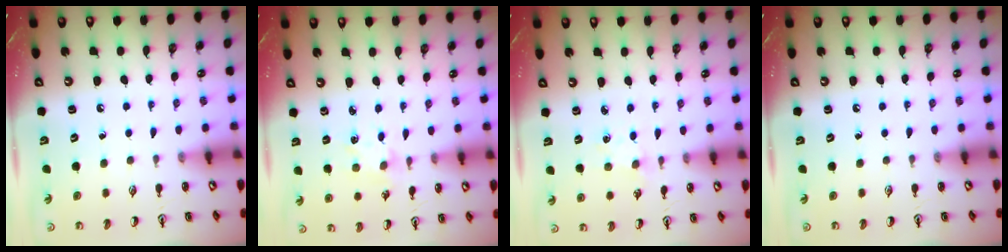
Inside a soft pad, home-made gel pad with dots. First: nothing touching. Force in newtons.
{"total": 2.7, "press": 2.7, "slide": 0.4}
{"total": 2.3, "press": 2.3, "slide": 0.3}
{"total": 0.0}